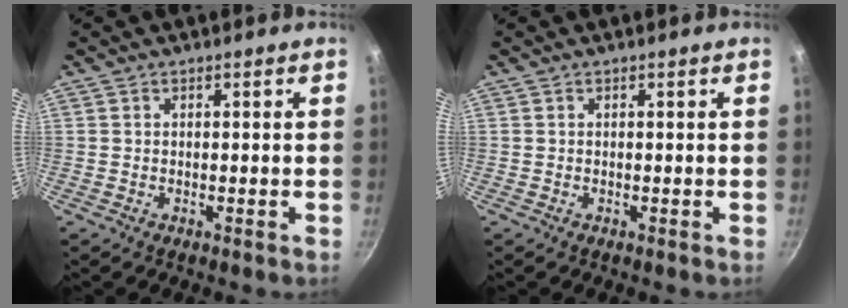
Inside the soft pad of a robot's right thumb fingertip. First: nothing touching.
{"total": 0.0}